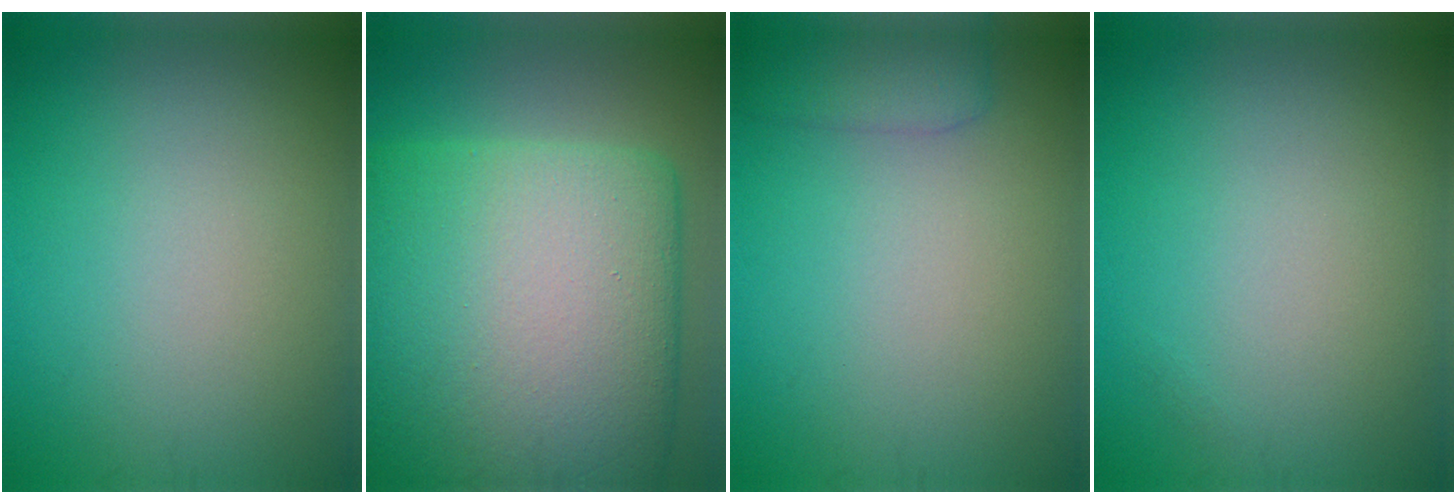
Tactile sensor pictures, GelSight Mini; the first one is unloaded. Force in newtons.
{"total": 22.3, "press": 22.3, "slide": 0.8}
{"total": 2.5, "press": 2.5, "slide": 0.2}
{"total": 0.0}